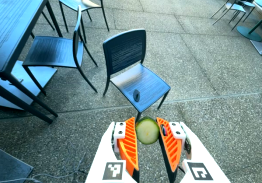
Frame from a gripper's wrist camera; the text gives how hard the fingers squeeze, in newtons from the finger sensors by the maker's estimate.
{"total": 9.1, "left": 8.7, "right": 9.6}